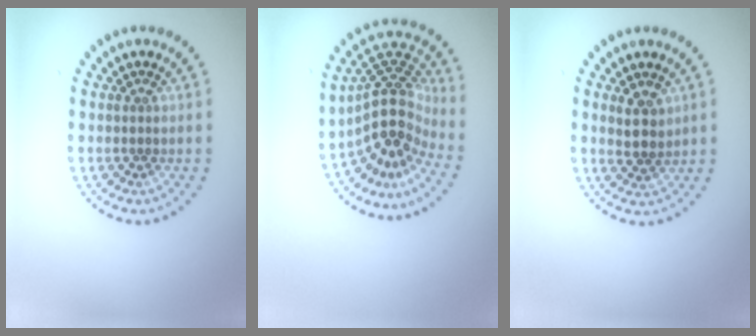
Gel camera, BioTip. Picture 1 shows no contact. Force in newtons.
{"total": 5.3, "press": 3.9, "slide": 3.6}
{"total": 2.3, "press": 2.1, "slide": 1.1}